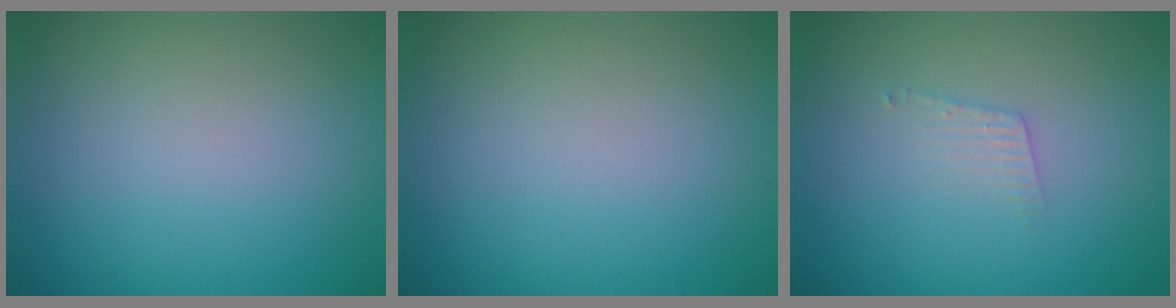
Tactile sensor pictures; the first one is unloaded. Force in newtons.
{"total": 0.0}
{"total": 1.3, "press": 1.3, "slide": 0.1}